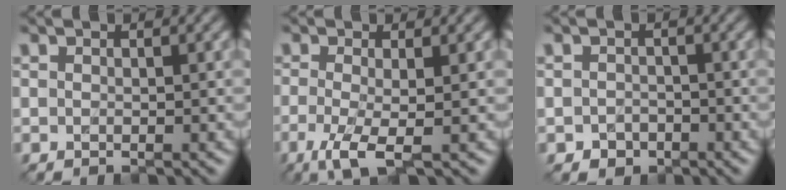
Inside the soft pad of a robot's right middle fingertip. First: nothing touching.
{"total": 3.8, "force": [-1.7, 0.9, 3.3], "torque": [-0.078, -0.004, -0.039]}
{"total": 0.9, "force": [-0.5, 0.6, -0.4], "torque": [0.006, 0.012, -0.009]}